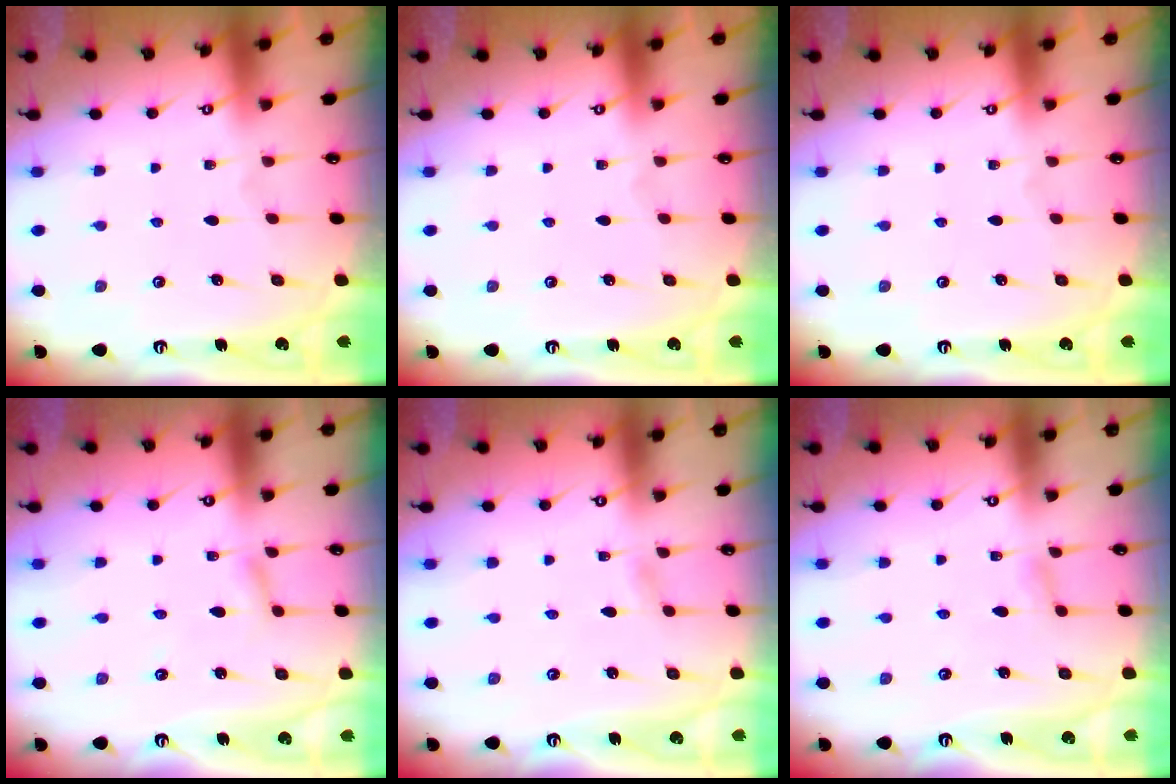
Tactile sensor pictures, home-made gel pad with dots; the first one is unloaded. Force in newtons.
{"total": 0.0}
{"total": 0.0}
{"total": 1.4, "press": 1.4, "slide": 0.2}
{"total": 1.1, "press": 1.1, "slide": 0.1}
{"total": 2.9, "press": 2.9, "slide": 0.4}